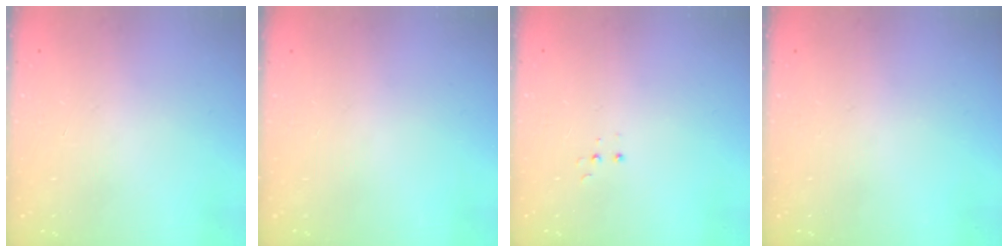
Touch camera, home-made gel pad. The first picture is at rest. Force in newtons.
{"total": 0.0}
{"total": 3.0, "press": 2.9, "slide": 0.7}
{"total": 0.0}